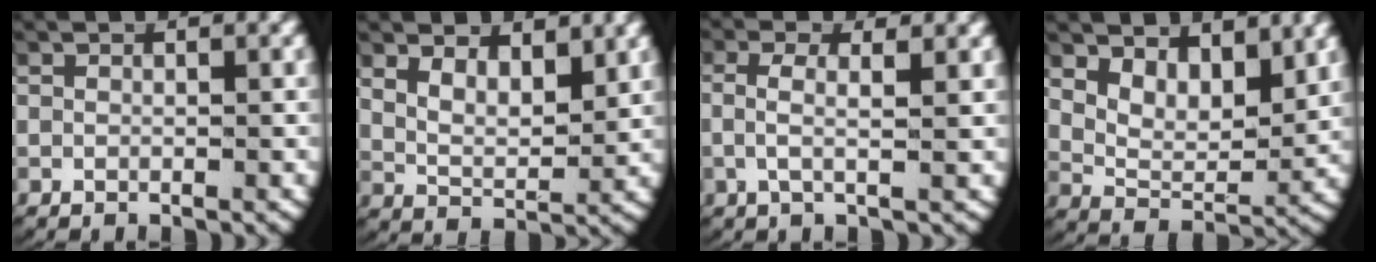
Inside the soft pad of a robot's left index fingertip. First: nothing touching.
{"total": 4.1, "force": [2.0, 2.7, 2.4], "torque": [-0.049, -0.013, 0.034]}
{"total": 2.8, "force": [0.6, 0.9, 2.5], "torque": [-0.063, -0.007, 0.010]}
{"total": 5.6, "force": [2.7, 3.4, 3.5], "torque": [-0.060, -0.014, 0.046]}